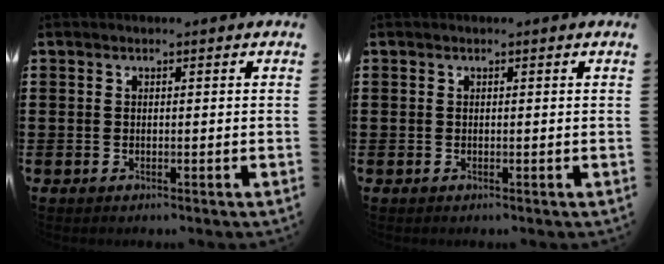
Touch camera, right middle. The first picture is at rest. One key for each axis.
{"total": 0.0}